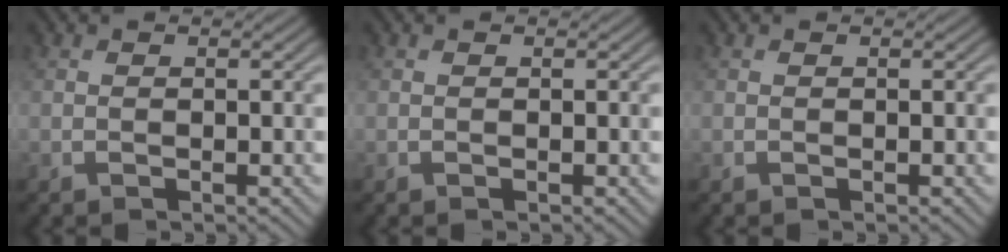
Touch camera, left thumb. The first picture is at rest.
{"total": 0.0}
{"total": 0.0}